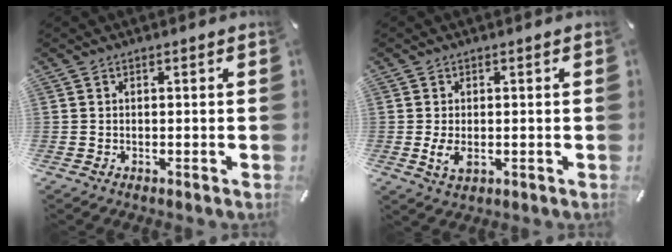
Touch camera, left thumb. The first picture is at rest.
{"total": 3.8, "force": [-0.4, 2.2, 3.0], "torque": [-0.067, -0.009, -0.012]}